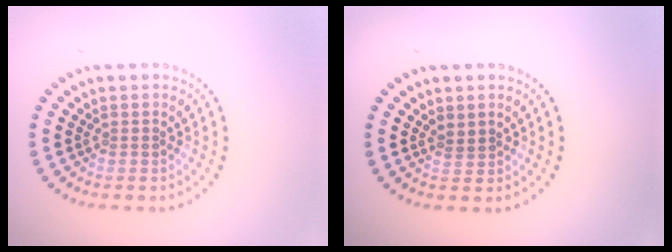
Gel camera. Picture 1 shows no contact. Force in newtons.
{"total": 0.6, "press": 0.4, "slide": 0.4}